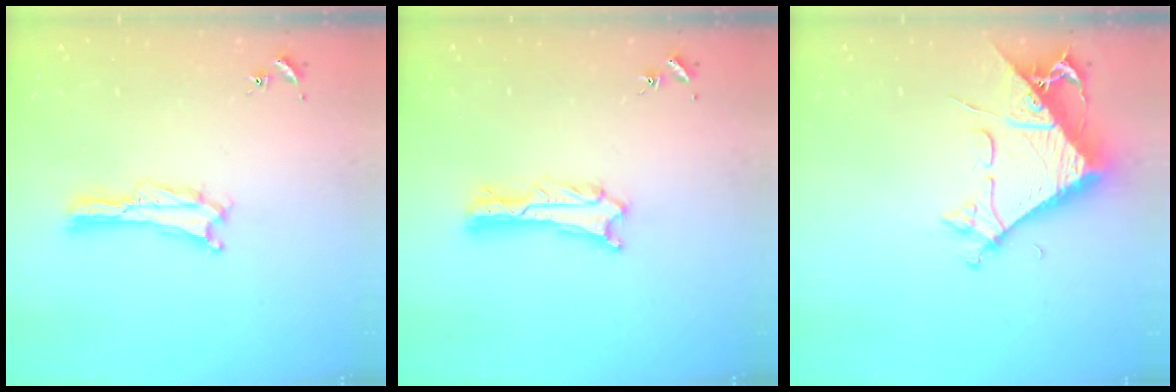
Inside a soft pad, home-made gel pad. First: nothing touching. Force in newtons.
{"total": 1.8, "press": 1.8, "slide": 0.2}
{"total": 8.7, "press": 8.6, "slide": 1.1}